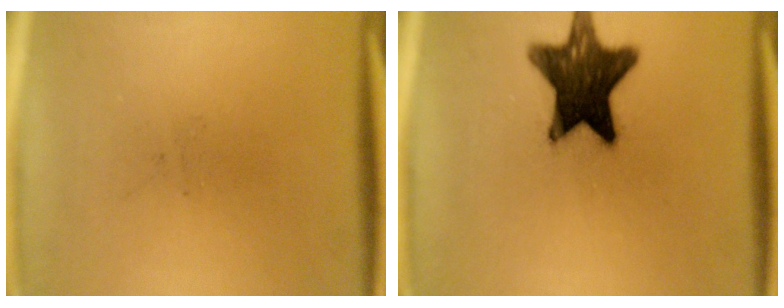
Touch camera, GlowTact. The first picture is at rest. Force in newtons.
{"total": 14.5}